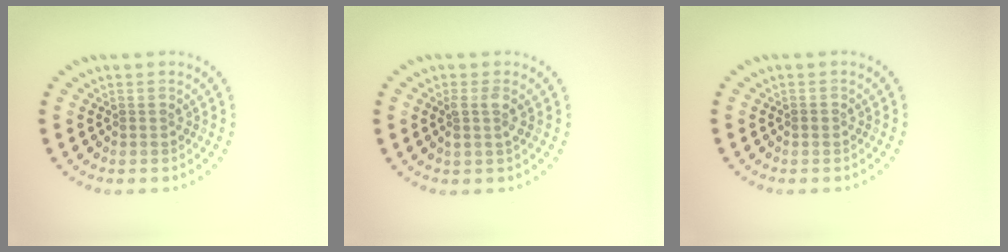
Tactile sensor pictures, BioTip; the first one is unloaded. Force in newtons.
{"total": 1.5, "press": 1.4, "slide": 0.6}
{"total": 0.5, "press": 0.5, "slide": 0.1}